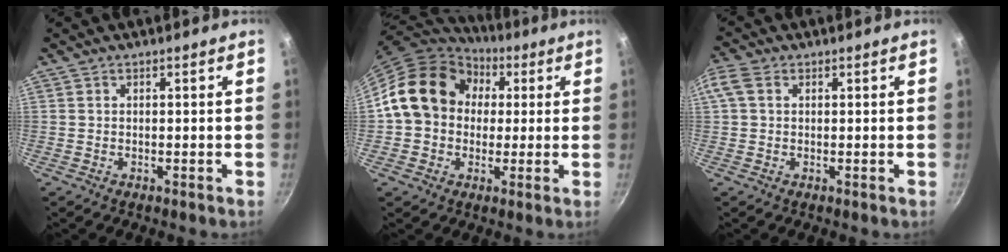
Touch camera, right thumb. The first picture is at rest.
{"total": 16.9, "force": [2.7, 13.9, 9.2], "torque": [-0.131, 0.032, 0.031]}
{"total": 3.5, "force": [1.0, 2.5, 2.3], "torque": [-0.051, 0.013, 0.017]}